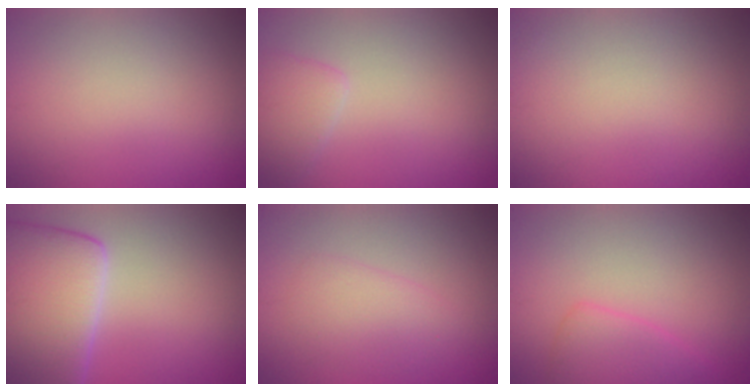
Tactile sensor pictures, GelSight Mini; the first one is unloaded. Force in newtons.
{"total": 1.9, "press": 1.9, "slide": 0.2}
{"total": 0.0}
{"total": 11.3, "press": 11.3, "slide": 1.0}
{"total": 2.3, "press": 2.3, "slide": 0.2}
{"total": 2.7, "press": 2.6, "slide": 0.3}